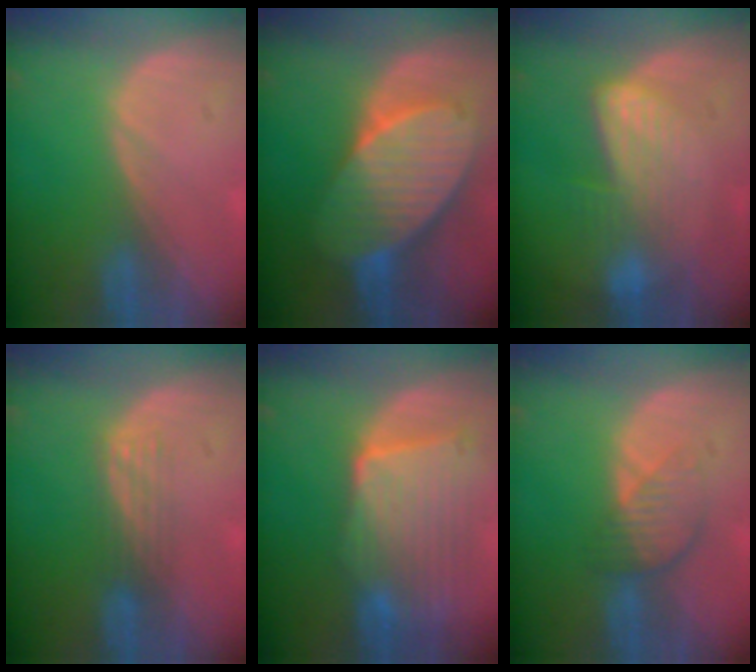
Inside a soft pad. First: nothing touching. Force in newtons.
{"total": 10.3, "press": 10.3, "slide": 0.7}
{"total": 7.0, "press": 6.1, "slide": 3.5}
{"total": 2.8, "press": 2.5, "slide": 1.3}
{"total": 9.2, "press": 8.5, "slide": 3.7}
{"total": 4.4, "press": 3.9, "slide": 2.0}